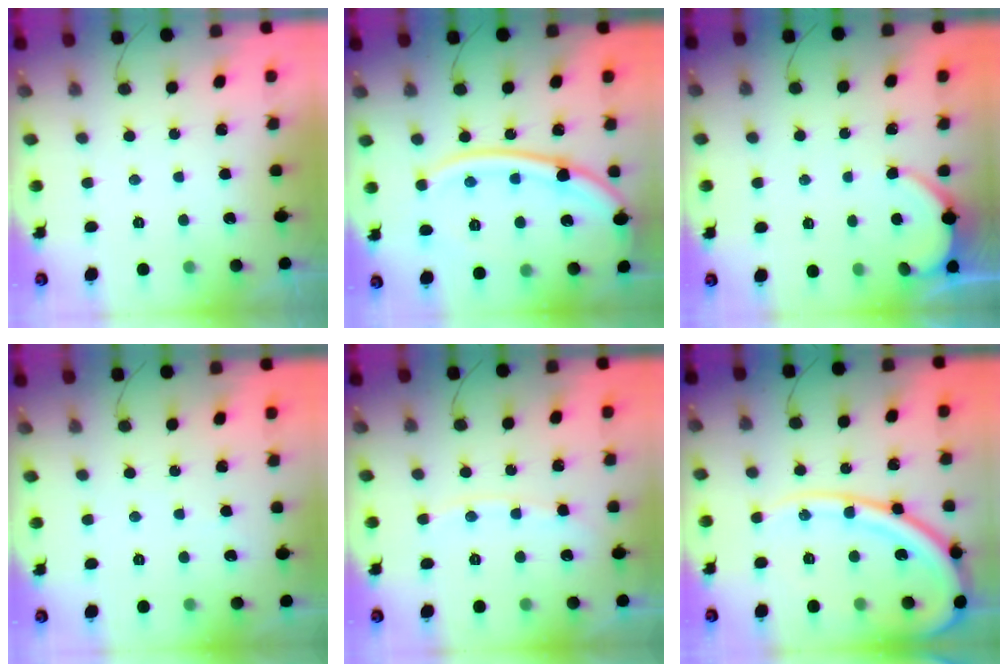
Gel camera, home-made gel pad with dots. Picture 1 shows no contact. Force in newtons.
{"total": 17.2, "press": 17.1, "slide": 1.8}
{"total": 2.9, "press": 2.8, "slide": 0.4}
{"total": 3.0, "press": 3.0, "slide": 0.3}
{"total": 6.2, "press": 6.2, "slide": 0.7}
{"total": 18.5, "press": 18.3, "slide": 2.4}